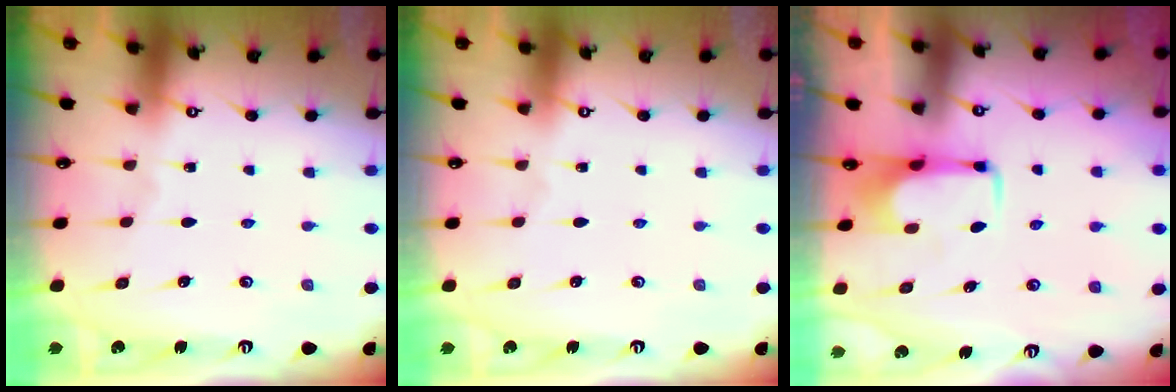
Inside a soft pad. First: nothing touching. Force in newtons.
{"total": 0.0}
{"total": 2.1, "press": 2.0, "slide": 0.4}